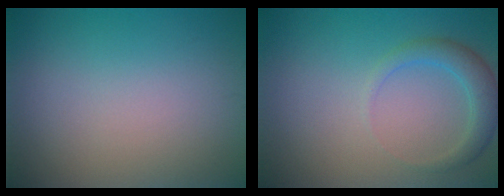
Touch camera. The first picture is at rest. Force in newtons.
{"total": 2.6, "press": 2.6, "slide": 0.0}